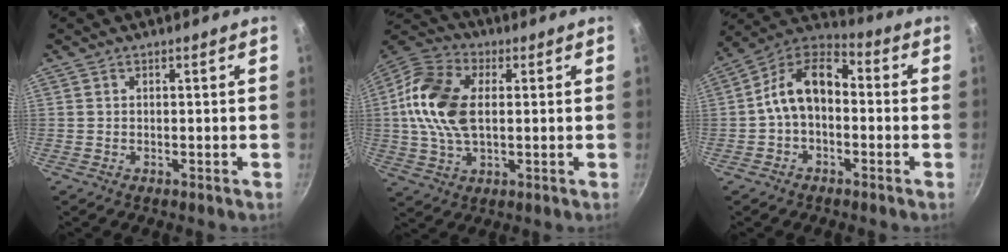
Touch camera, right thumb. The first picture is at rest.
{"total": 15.1, "force": [1.6, 9.2, 11.8], "torque": [-0.213, 0.014, 0.015]}
{"total": 12.2, "force": [-0.7, 7.9, 9.2], "torque": [-0.141, 0.047, -0.034]}